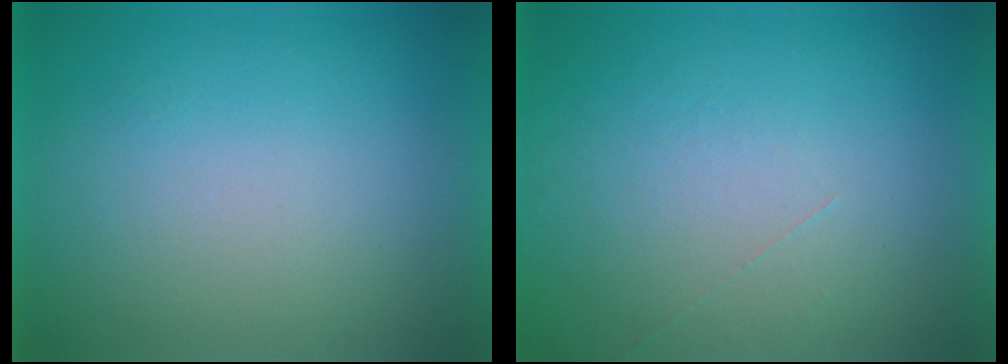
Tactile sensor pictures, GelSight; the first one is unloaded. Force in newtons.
{"total": 1.1}